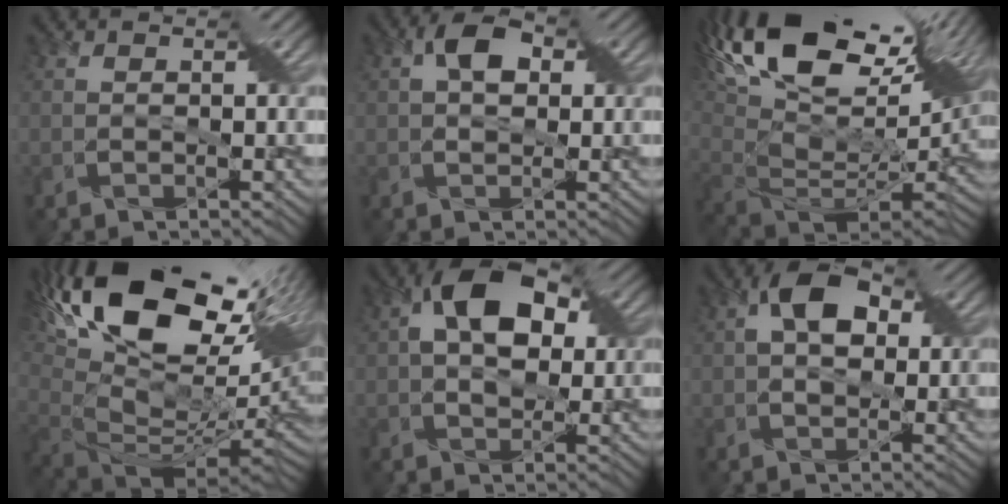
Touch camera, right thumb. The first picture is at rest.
{"total": 3.5, "force": [0.9, 2.3, 2.5], "torque": [-0.046, 0.004, 0.010]}
{"total": 20.4, "force": [10.8, 9.6, 14.3], "torque": [-0.274, 0.055, 0.194]}
{"total": 21.7, "force": [8.3, 11.1, 16.6], "torque": [-0.319, 0.019, 0.157]}
{"total": 11.0, "force": [2.9, 6.9, 8.1], "torque": [-0.144, 0.026, 0.032]}
{"total": 6.1, "force": [1.5, 4.0, 4.4], "torque": [-0.081, 0.010, 0.016]}